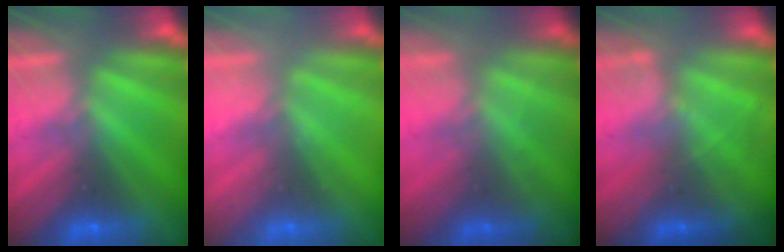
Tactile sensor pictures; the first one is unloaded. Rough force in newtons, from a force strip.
{"total": 2.1}
{"total": 1.4}
{"total": 1.9}